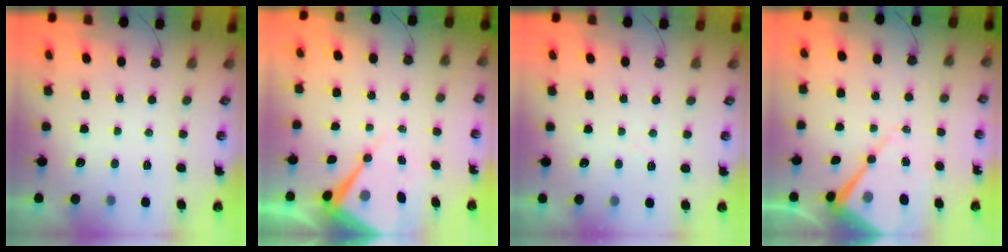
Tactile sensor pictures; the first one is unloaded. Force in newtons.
{"total": 9.6, "press": 9.6, "slide": 0.8}
{"total": 3.6, "press": 3.5, "slide": 0.5}
{"total": 12.7, "press": 12.7, "slide": 1.2}